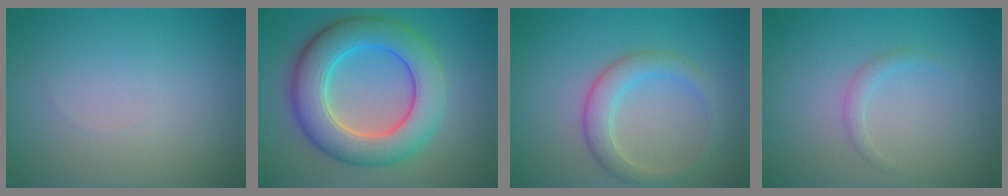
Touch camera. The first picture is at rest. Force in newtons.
{"total": 8.7, "press": 8.7, "slide": 0.3}
{"total": 3.1, "press": 3.1, "slide": 0.2}
{"total": 1.0, "press": 1.0, "slide": 0.1}